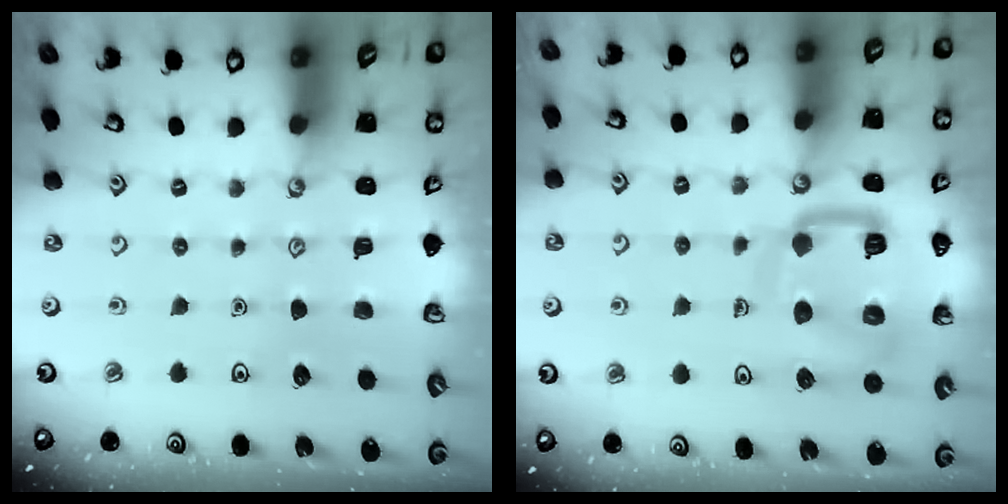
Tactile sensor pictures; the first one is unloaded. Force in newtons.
{"total": 14.2, "press": 14.1, "slide": 1.5}